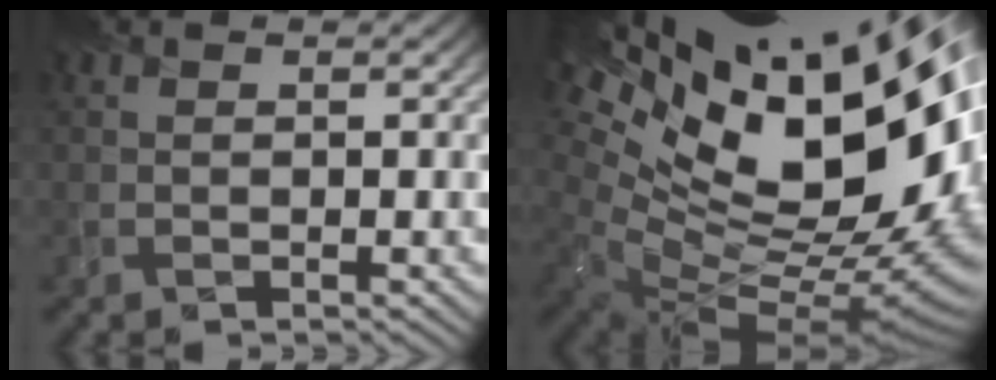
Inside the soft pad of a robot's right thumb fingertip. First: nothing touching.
{"total": 20.2, "force": [6.7, 10.2, 16.1], "torque": [-0.270, -0.007, 0.151]}